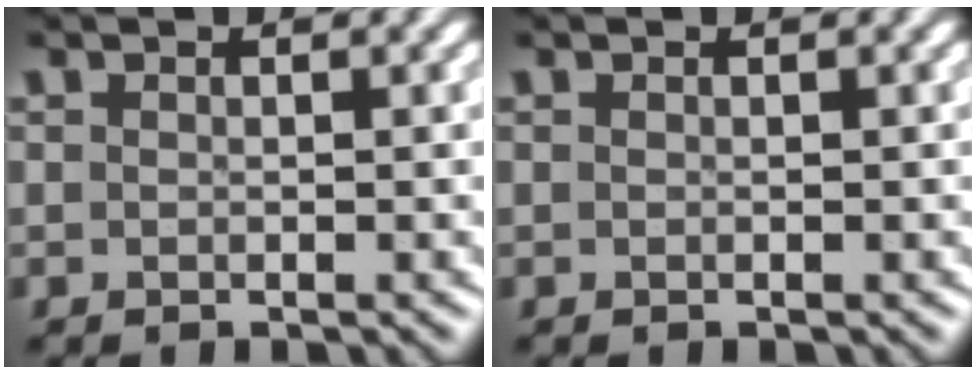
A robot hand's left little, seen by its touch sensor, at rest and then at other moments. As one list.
[{"total": 0.0}]